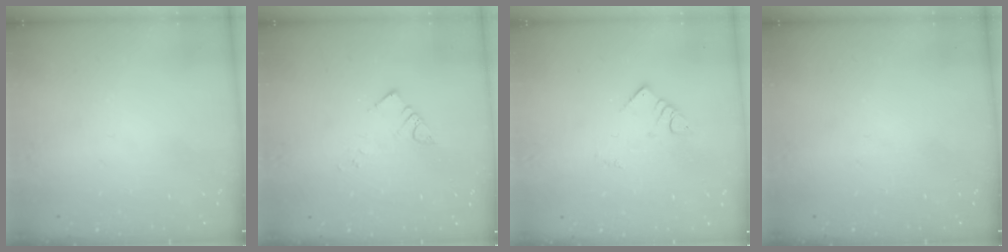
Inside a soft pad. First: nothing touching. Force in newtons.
{"total": 4.4, "press": 4.4, "slide": 0.1}
{"total": 2.7, "press": 2.7, "slide": 0.1}
{"total": 0.0}